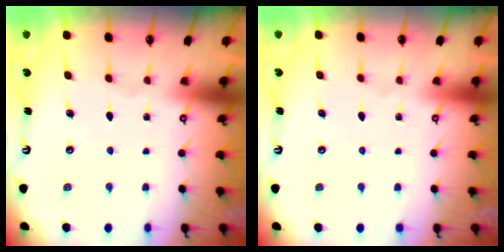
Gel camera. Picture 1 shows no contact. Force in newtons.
{"total": 4.0, "press": 4.0, "slide": 0.1}